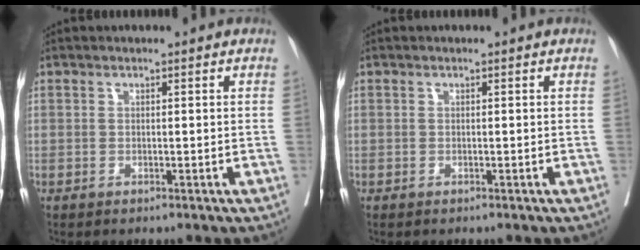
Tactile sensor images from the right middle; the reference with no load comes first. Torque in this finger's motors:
{"motor_torque": [0.32, -0.34, 0.01, 0.02]}